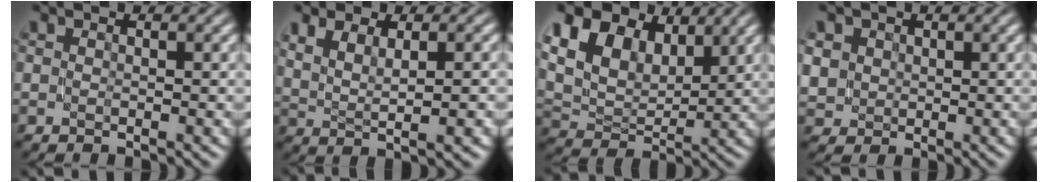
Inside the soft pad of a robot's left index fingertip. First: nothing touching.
{"total": 4.2, "force": [1.5, 1.7, 3.5], "torque": [-0.067, 0.002, 0.036]}
{"total": 11.0, "force": [6.2, 6.6, 6.2], "torque": [-0.147, 0.029, 0.098]}
{"total": 3.5, "force": [1.2, 3.0, 1.2], "torque": [-0.051, 0.010, 0.033]}